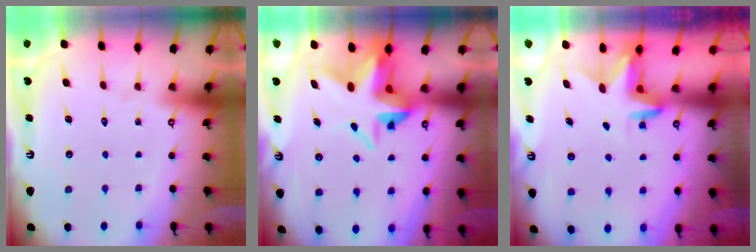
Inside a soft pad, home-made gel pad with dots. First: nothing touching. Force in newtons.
{"total": 6.9, "press": 6.7, "slide": 1.5}
{"total": 3.0, "press": 3.0, "slide": 0.2}